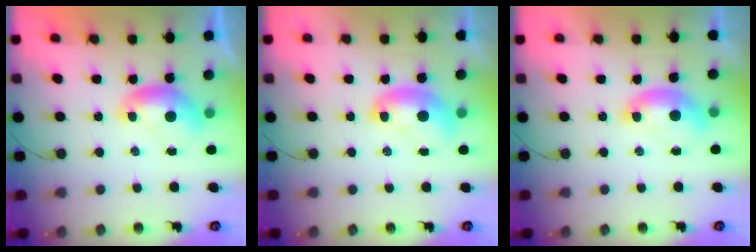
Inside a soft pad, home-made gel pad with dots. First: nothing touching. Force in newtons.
{"total": 1.9, "press": 1.9, "slide": 0.0}
{"total": 1.6, "press": 1.5, "slide": 0.6}